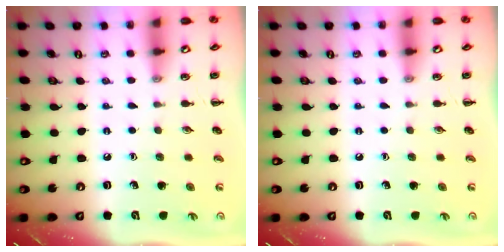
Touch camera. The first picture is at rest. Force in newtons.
{"total": 0.0}